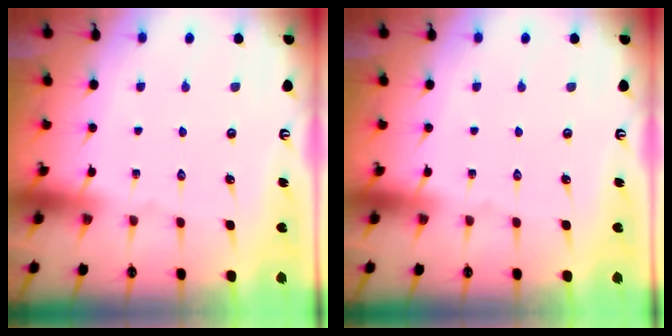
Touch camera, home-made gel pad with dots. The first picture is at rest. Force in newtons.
{"total": 0.0}